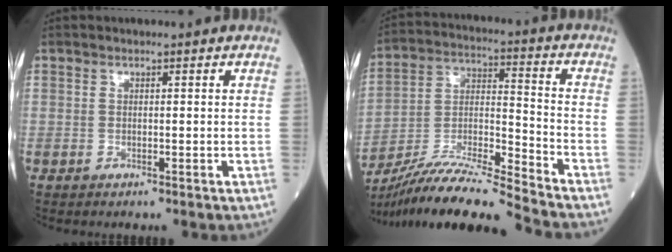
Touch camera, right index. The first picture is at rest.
{"total": 16.8, "force": [-15.2, -1.7, 7.0], "torque": [-0.135, -0.001, -0.275]}